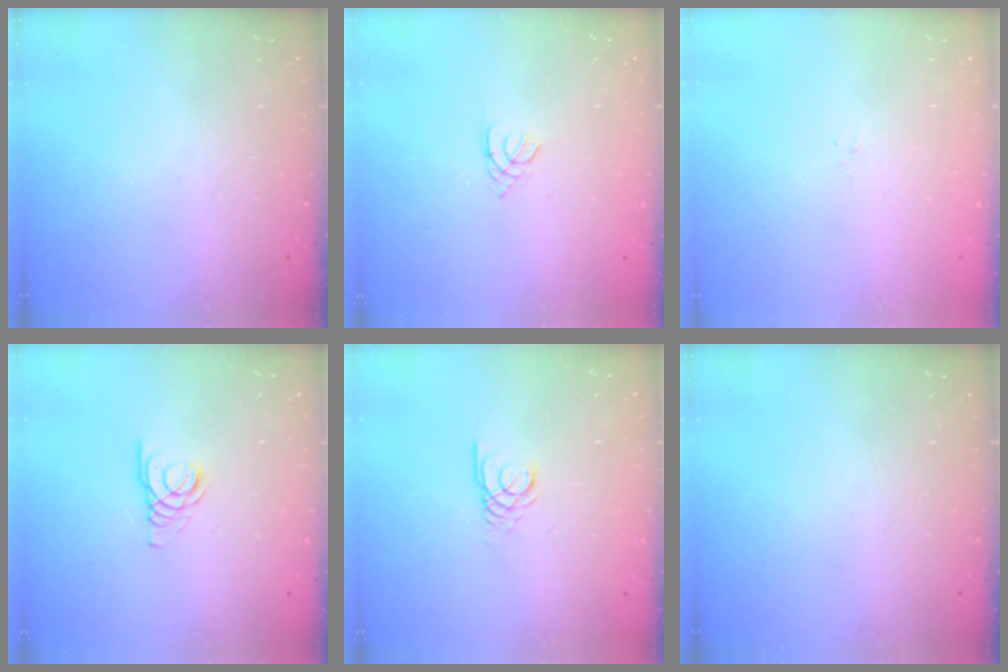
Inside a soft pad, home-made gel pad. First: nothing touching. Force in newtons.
{"total": 1.4, "press": 1.4, "slide": 0.3}
{"total": 1.6, "press": 1.5, "slide": 0.3}
{"total": 3.7, "press": 3.7, "slide": 0.4}
{"total": 2.5, "press": 2.5, "slide": 0.2}
{"total": 0.0}